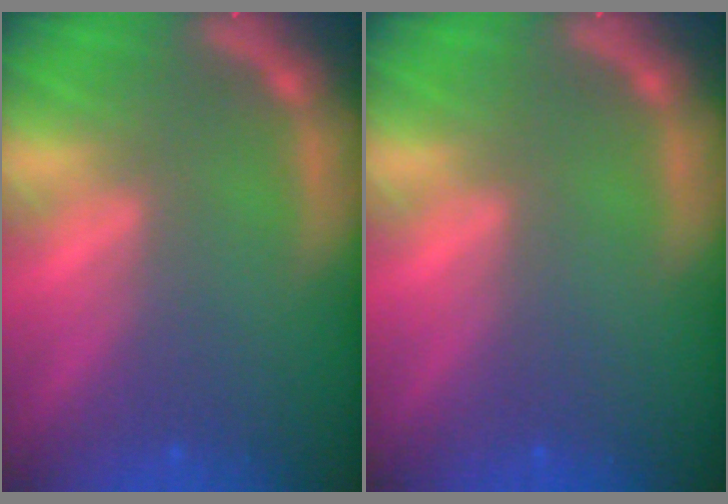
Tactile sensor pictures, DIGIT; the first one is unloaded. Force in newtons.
{"total": 0.0}